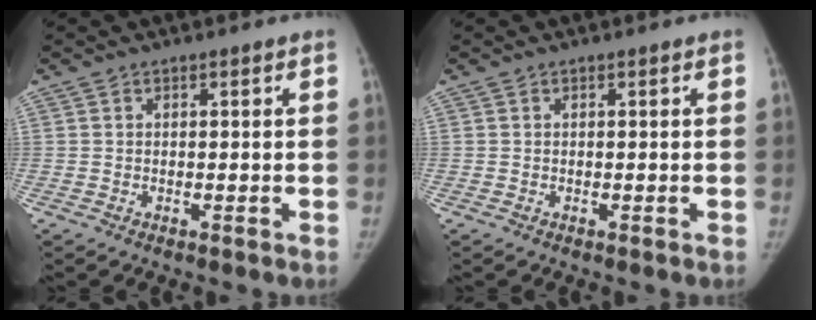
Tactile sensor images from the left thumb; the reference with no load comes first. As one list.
[{"total": 0.0}]